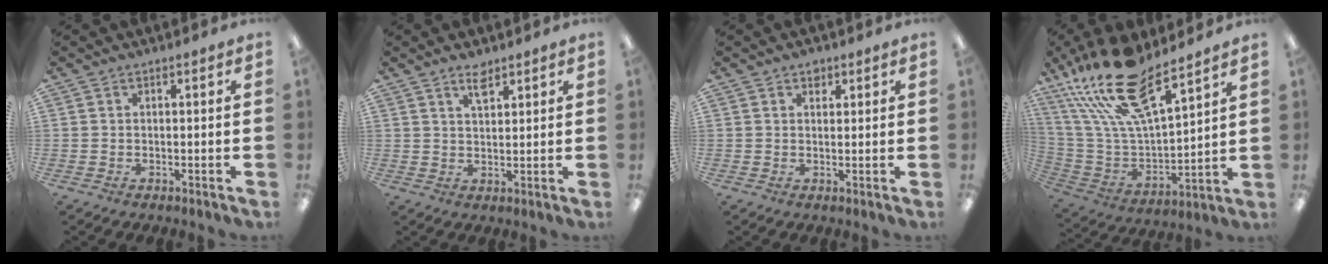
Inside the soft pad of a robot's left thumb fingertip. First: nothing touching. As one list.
[{"total": 4.1, "force": [3.1, 1.5, 2.2], "torque": [-0.033, -0.011, 0.052]}, {"total": 2.0, "force": [1.3, 1.3, 0.8], "torque": [0.000, -0.005, 0.021]}, {"total": 22.5, "force": [16.7, 7.1, 13.4], "torque": [-0.274, -0.101, 0.292]}]